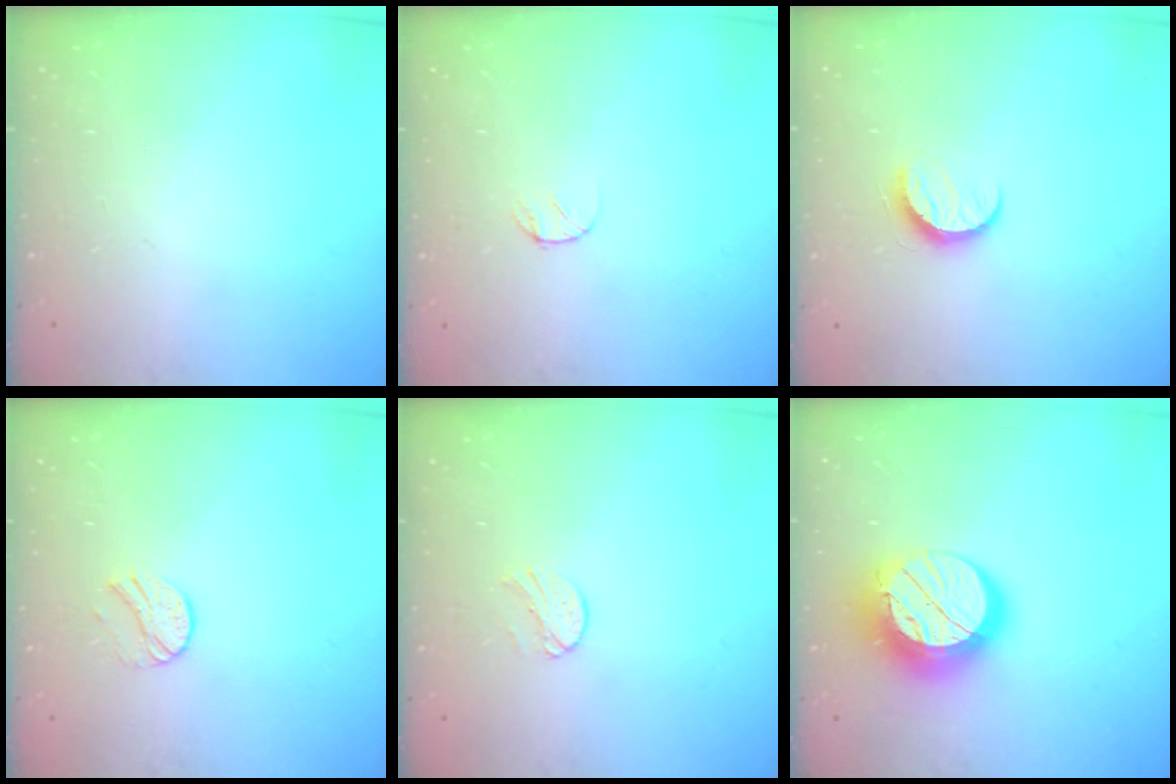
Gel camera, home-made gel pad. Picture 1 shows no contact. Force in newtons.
{"total": 3.9, "press": 3.9, "slide": 0.4}
{"total": 6.8, "press": 6.8, "slide": 0.5}
{"total": 7.7, "press": 7.7, "slide": 0.6}
{"total": 5.8, "press": 5.8, "slide": 0.6}
{"total": 16.5, "press": 16.5, "slide": 0.9}